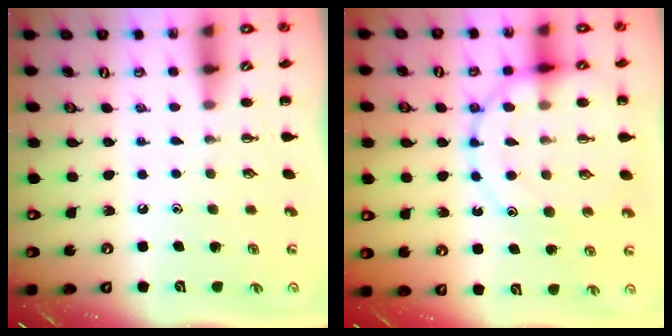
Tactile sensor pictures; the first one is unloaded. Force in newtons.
{"total": 16.3, "press": 16.1, "slide": 2.0}